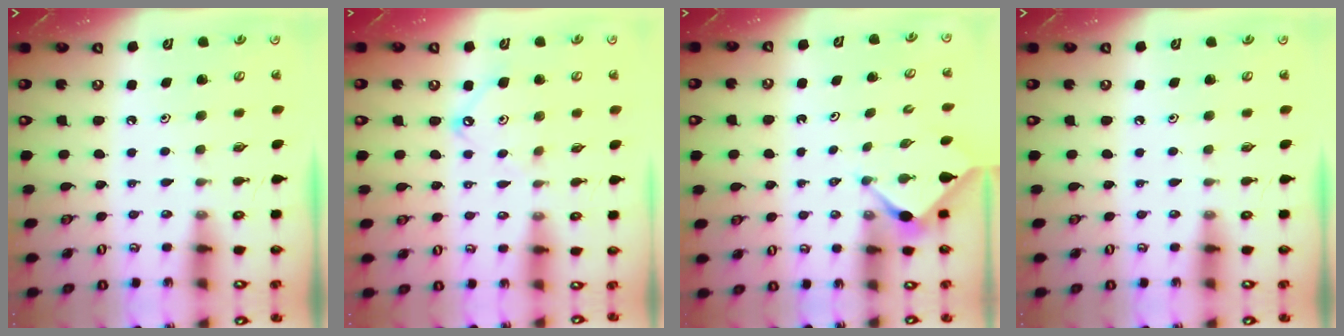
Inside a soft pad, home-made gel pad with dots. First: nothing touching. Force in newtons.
{"total": 8.4, "press": 8.4, "slide": 0.9}
{"total": 2.9, "press": 2.9, "slide": 0.3}
{"total": 0.0}